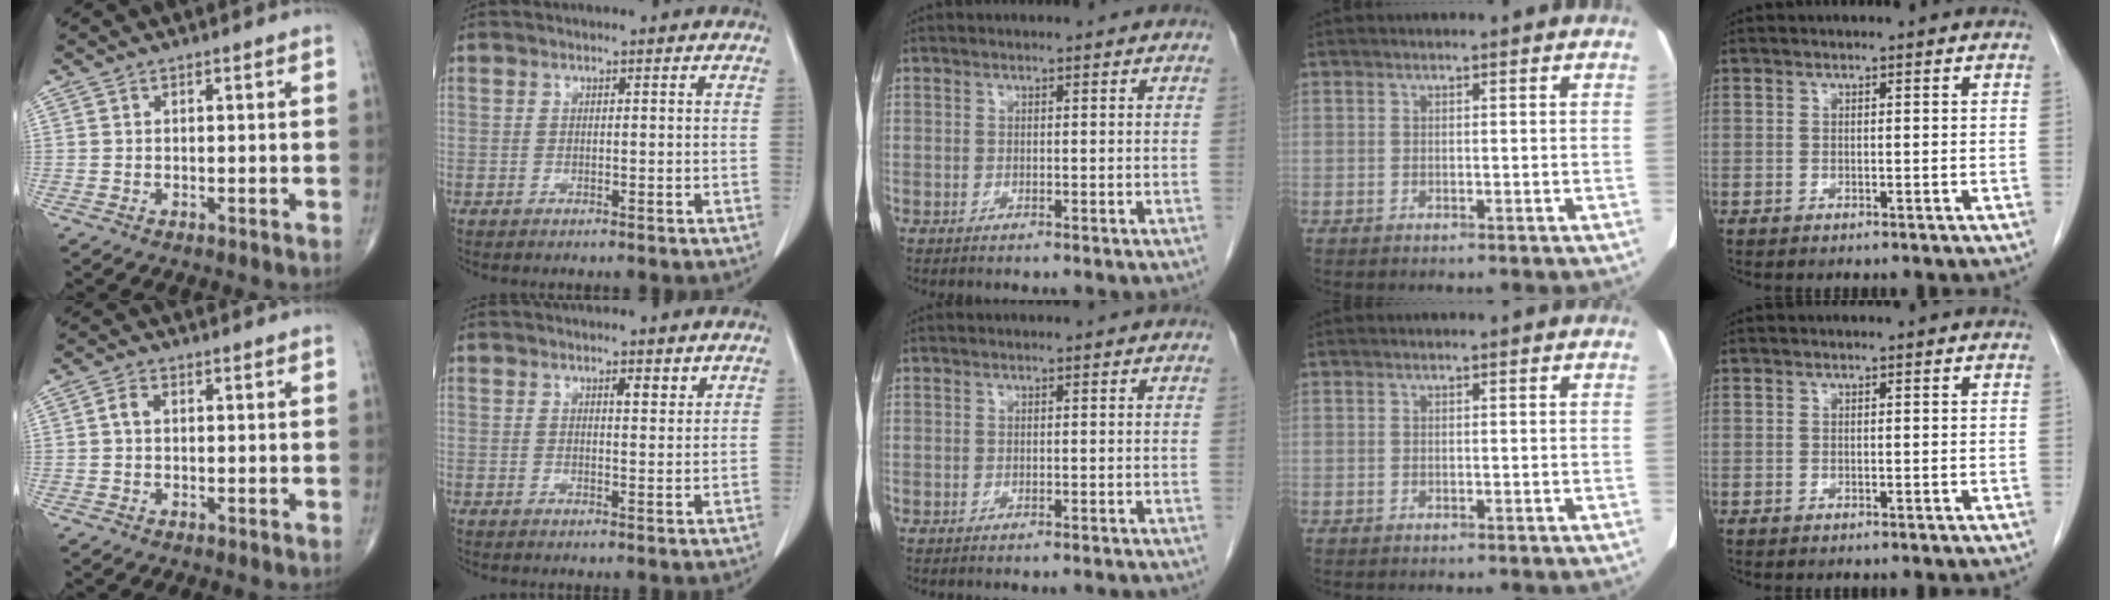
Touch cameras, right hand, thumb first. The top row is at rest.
{"thumb": {"total": 1.9, "force": [0.2, 1.3, 1.4], "torque": [-0.028, 0.006, 0.001]}, "index": {"total": 1.8, "force": [1.3, 0.5, 1.2], "torque": [-0.018, -0.006, 0.019]}, "middle": {"total": 2.3, "force": [-2.2, -0.2, 0.3], "torque": [-0.006, -0.008, -0.027]}}